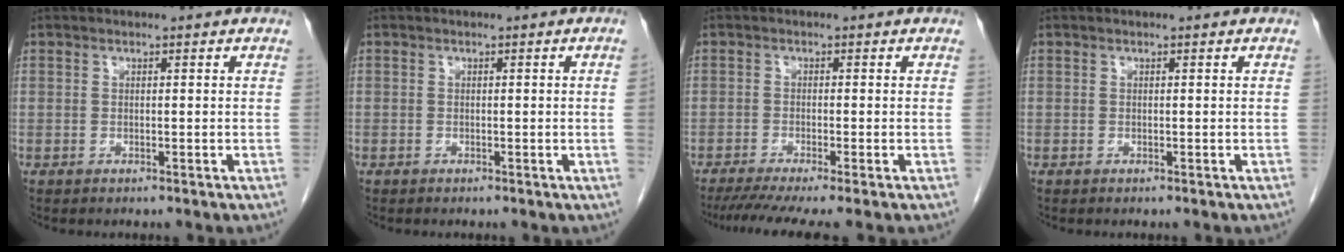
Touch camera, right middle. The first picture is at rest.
{"total": 1.1, "force": [-0.1, -0.6, 1.0], "torque": [-0.003, 0.000, -0.003]}
{"total": 7.3, "force": [-5.8, -0.2, 4.5], "torque": [-0.065, -0.017, -0.094]}
{"total": 0.0}